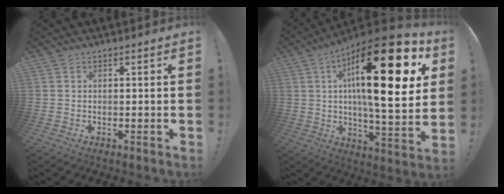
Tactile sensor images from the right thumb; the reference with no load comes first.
{"total": 28.8, "force": [9.3, 7.8, 26.1], "torque": [-0.402, -0.057, 0.143]}